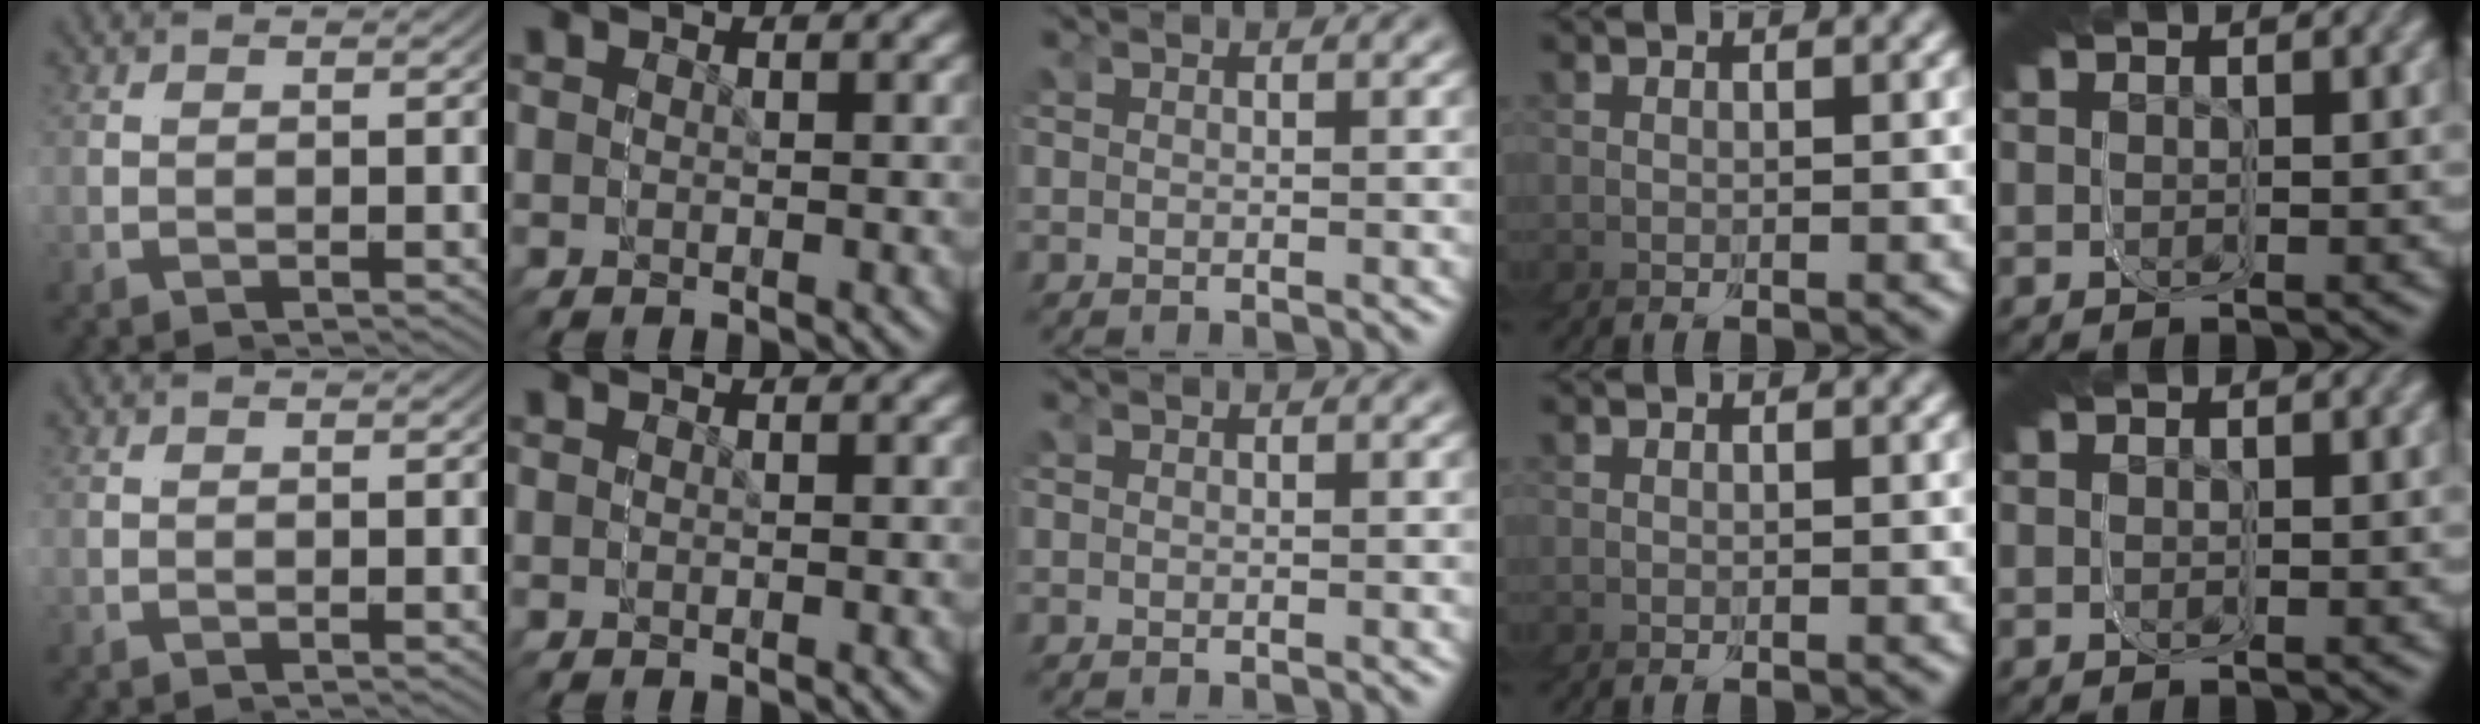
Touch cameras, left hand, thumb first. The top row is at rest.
{}